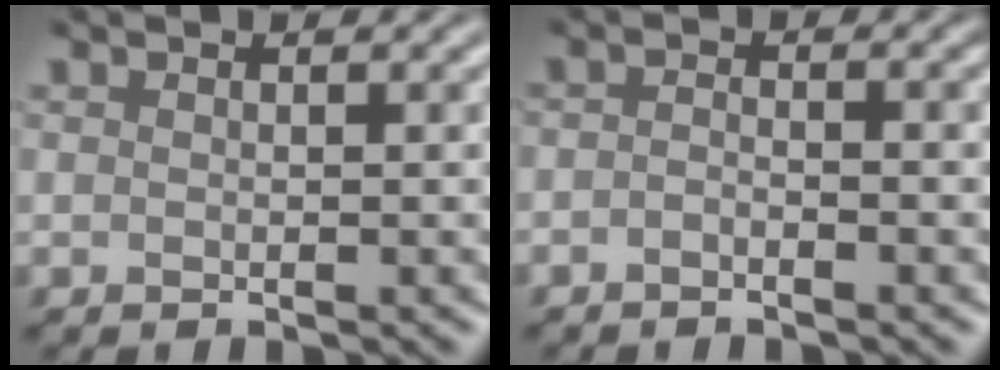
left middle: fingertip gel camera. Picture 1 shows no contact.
{"total": 1.3, "force": [-1.2, -0.4, 0.1], "torque": [-0.020, -0.004, -0.009]}